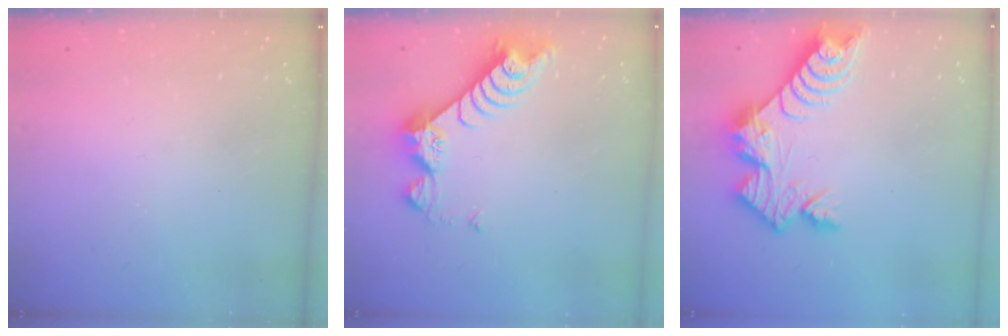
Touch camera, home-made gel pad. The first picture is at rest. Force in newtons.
{"total": 9.1, "press": 9.1, "slide": 0.6}
{"total": 11.3, "press": 11.3, "slide": 0.8}